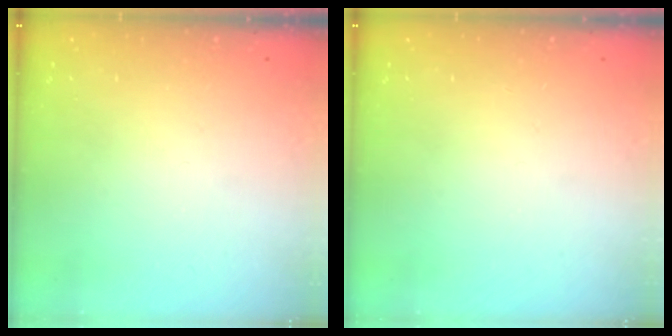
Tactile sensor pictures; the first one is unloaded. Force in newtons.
{"total": 0.0}